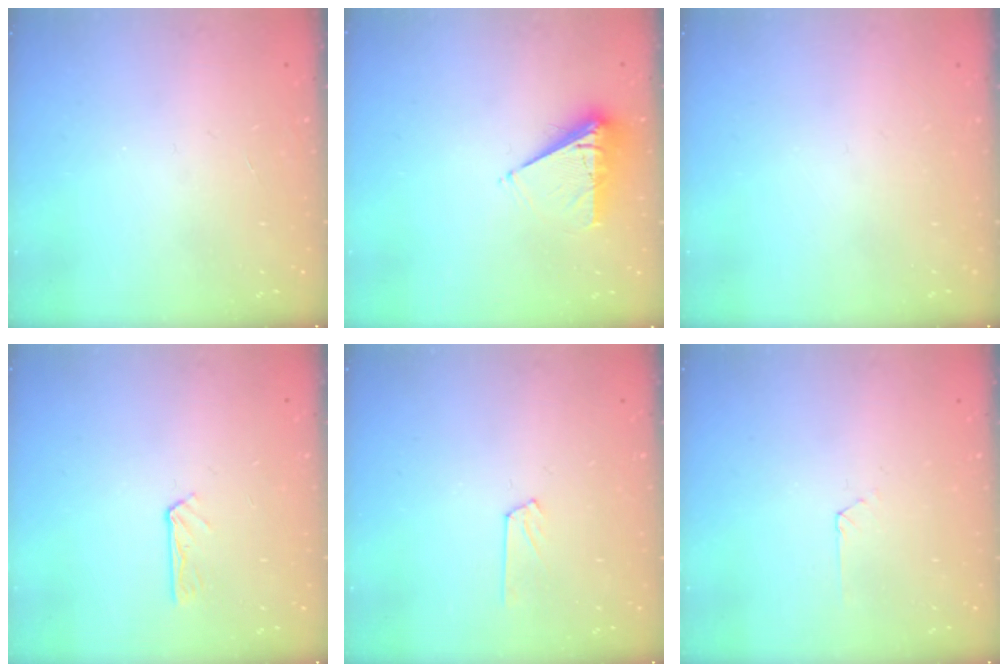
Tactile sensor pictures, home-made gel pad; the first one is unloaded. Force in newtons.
{"total": 8.0, "press": 8.0, "slide": 0.5}
{"total": 0.0}
{"total": 2.7, "press": 2.7, "slide": 0.2}
{"total": 4.6, "press": 4.6, "slide": 0.5}
{"total": 1.5, "press": 1.4, "slide": 0.2}